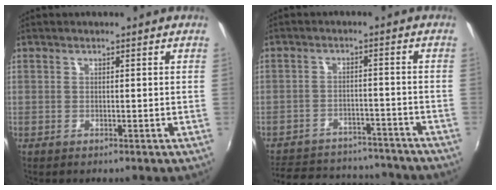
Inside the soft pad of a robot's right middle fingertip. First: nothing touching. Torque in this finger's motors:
{"motor_torque": [0.69, -0.97, 0.01, 0.01]}